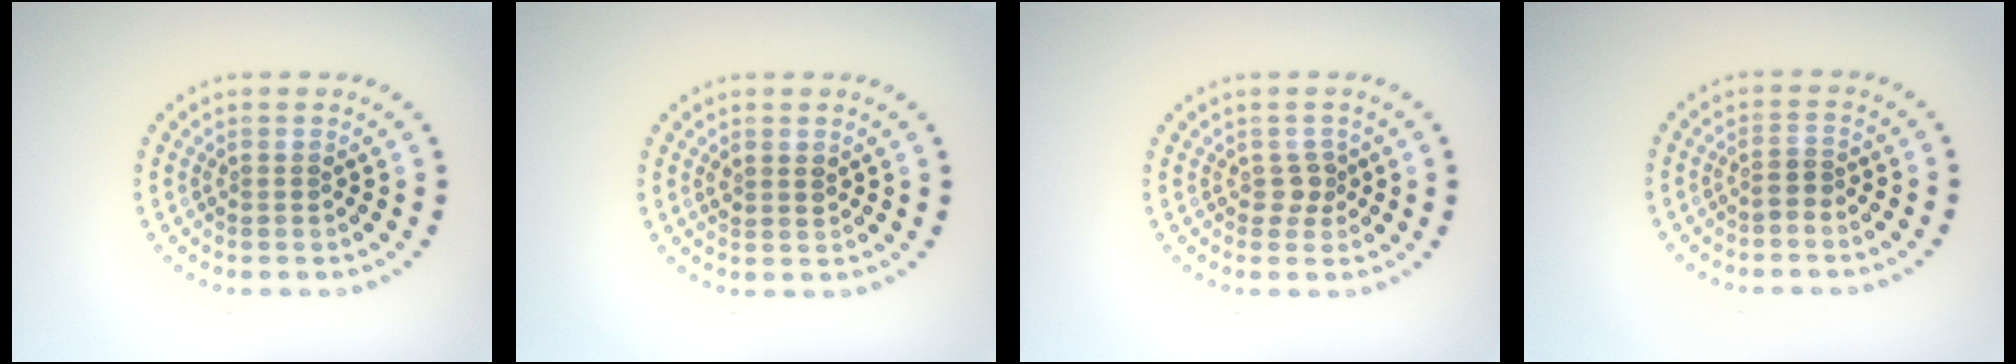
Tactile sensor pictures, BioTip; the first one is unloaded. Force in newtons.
{"total": 1.1, "press": 1.0, "slide": 0.4}
{"total": 1.3, "press": 1.0, "slide": 0.8}
{"total": 0.9, "press": 0.7, "slide": 0.6}